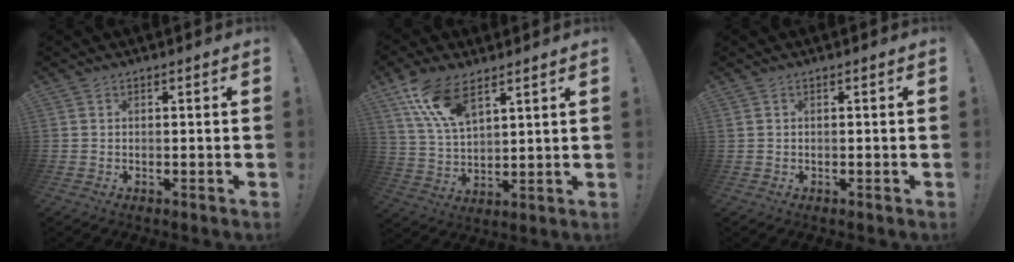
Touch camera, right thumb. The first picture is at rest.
{"total": 12.4, "force": [8.4, 5.5, 7.4], "torque": [-0.145, -0.031, 0.160]}
{"total": 0.0}